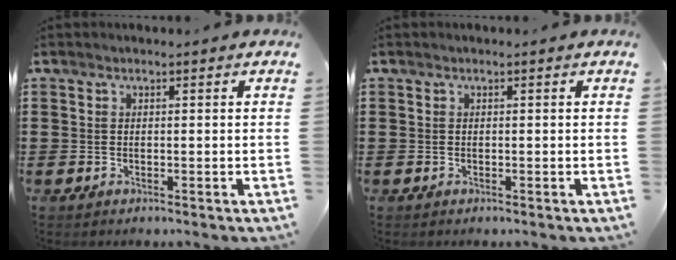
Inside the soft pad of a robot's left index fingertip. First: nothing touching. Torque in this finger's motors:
{"motor_torque": [0.00, 0.00, 0.00, 0.00]}